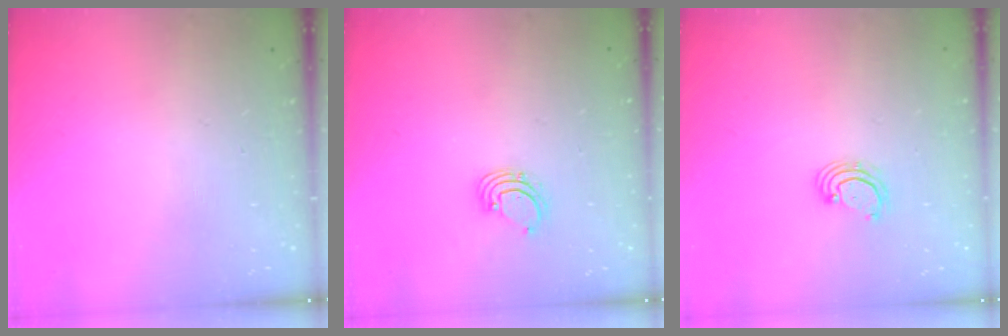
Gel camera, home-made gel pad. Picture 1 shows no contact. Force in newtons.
{"total": 1.6, "press": 1.6, "slide": 0.1}
{"total": 2.7, "press": 2.6, "slide": 0.6}